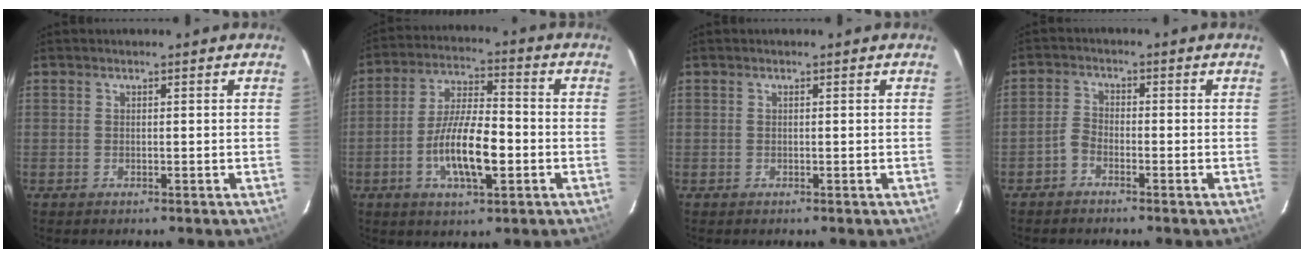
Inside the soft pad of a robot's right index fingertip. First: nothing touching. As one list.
[{"total": 11.7, "force": [-3.3, 3.6, 10.6], "torque": [-0.207, -0.001, -0.060]}, {"total": 0.0}, {"total": 2.3, "force": [-1.8, 1.1, 0.9], "torque": [-0.024, 0.006, -0.039]}]